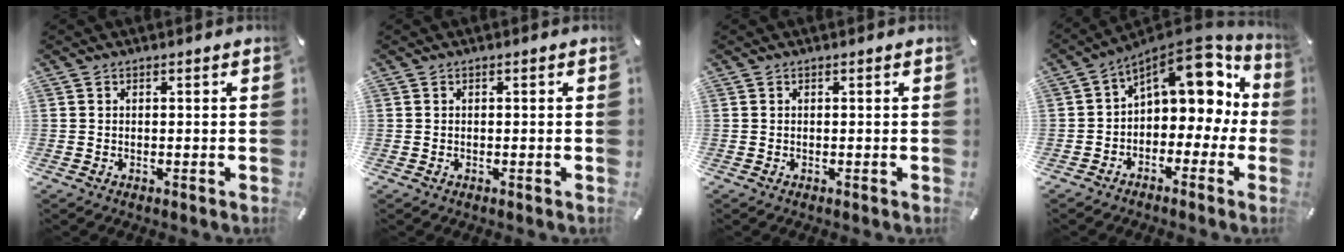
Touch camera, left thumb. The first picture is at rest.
{"total": 0.0}
{"total": 0.0}
{"total": 12.2, "force": [7.0, 7.1, 7.0], "torque": [-0.101, -0.056, 0.124]}